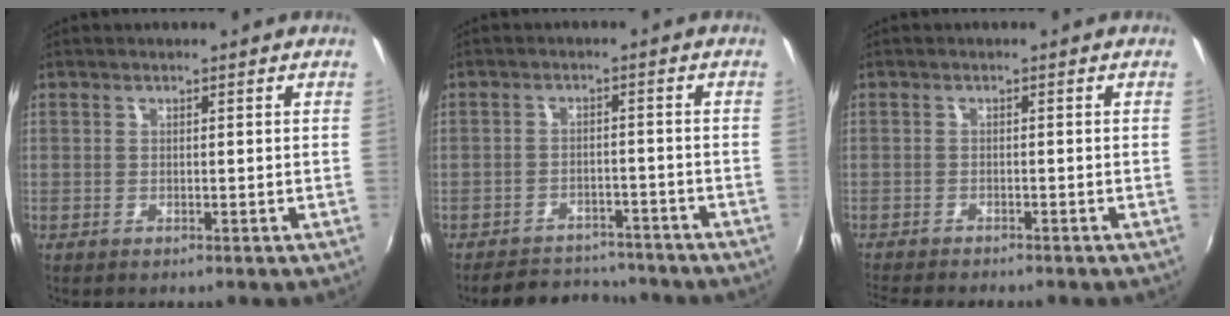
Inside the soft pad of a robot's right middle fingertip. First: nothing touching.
{"total": 10.0, "force": [-9.0, 3.7, 2.4], "torque": [-0.064, 0.013, -0.119]}
{"total": 5.4, "force": [-5.0, 0.4, 2.0], "torque": [-0.053, -0.021, -0.086]}